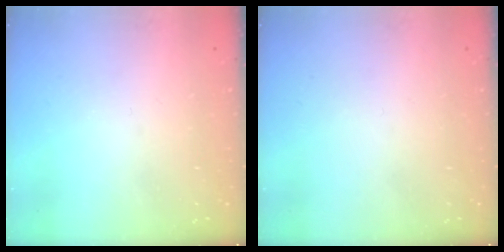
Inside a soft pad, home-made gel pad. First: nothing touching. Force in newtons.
{"total": 1.5, "press": 1.5, "slide": 0.1}